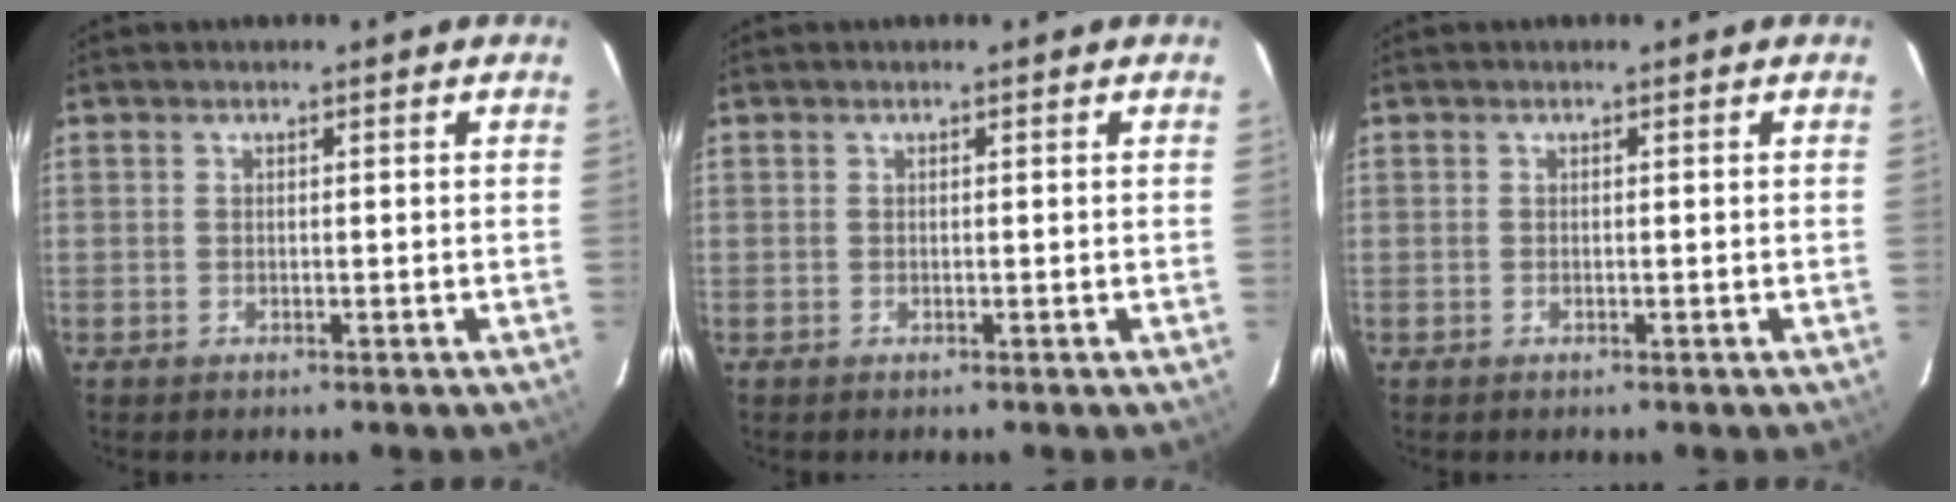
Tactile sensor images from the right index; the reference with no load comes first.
{"total": 0.0}
{"total": 0.0}